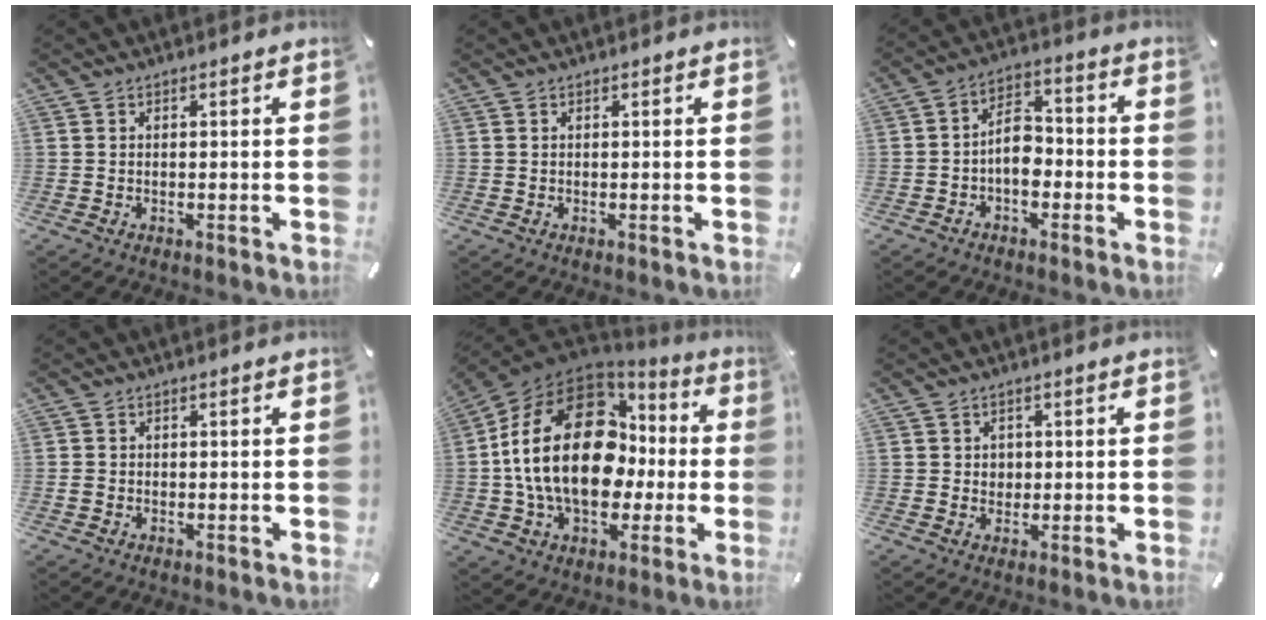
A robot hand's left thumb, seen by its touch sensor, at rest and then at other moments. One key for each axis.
{"total": 0.0}
{"total": 7.9, "fx": -2.3, "fy": 5.2, "fz": 5.5, "tx": -0.105, "ty": 0.023, "tz": -0.041}
{"total": 1.1, "fx": -0.1, "fy": 1.0, "fz": 0.4, "tx": -0.008, "ty": 0.005, "tz": -0.004}
{"total": 25.9, "fx": 1.4, "fy": 17.1, "fz": 19.4, "tx": -0.407, "ty": 0.007, "tz": 0.029}
{"total": 2.5, "fx": 0.4, "fy": 2.4, "fz": 0.4, "tx": 0.003, "ty": -0.001, "tz": 0.003}